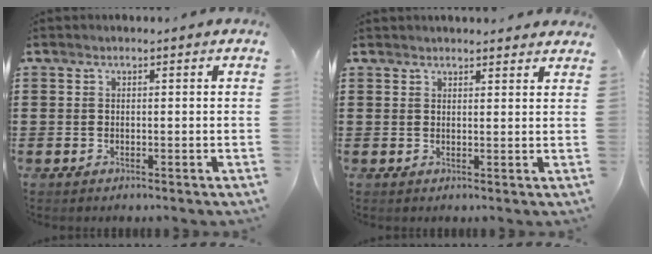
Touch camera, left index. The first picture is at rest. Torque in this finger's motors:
{"motor_torque": [2.14, 0.00, 0.41, 0.06]}